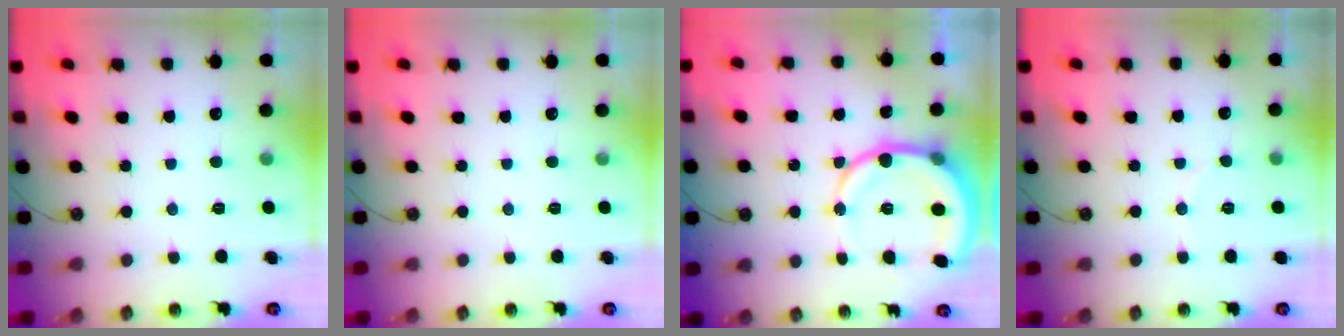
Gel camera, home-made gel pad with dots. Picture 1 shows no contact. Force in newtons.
{"total": 0.0}
{"total": 12.7, "press": 12.5, "slide": 2.4}
{"total": 2.0, "press": 2.0, "slide": 0.2}